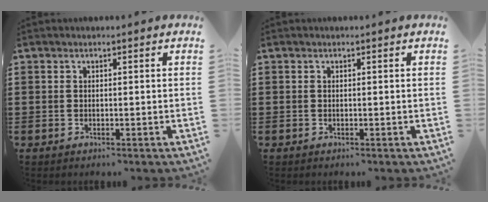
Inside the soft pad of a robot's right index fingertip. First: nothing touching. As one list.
[{"total": 0.0}]